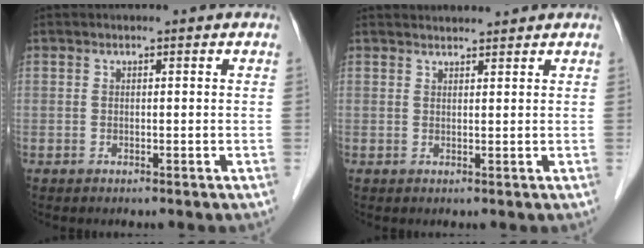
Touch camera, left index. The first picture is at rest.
{"total": 2.8, "force": [2.8, 0.0, 0.1], "torque": [-0.006, 0.022, 0.047]}